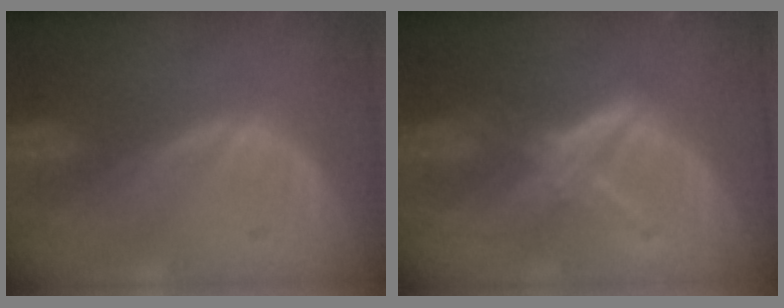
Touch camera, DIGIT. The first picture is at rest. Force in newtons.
{"total": 5.9, "press": 5.4, "slide": 2.2}